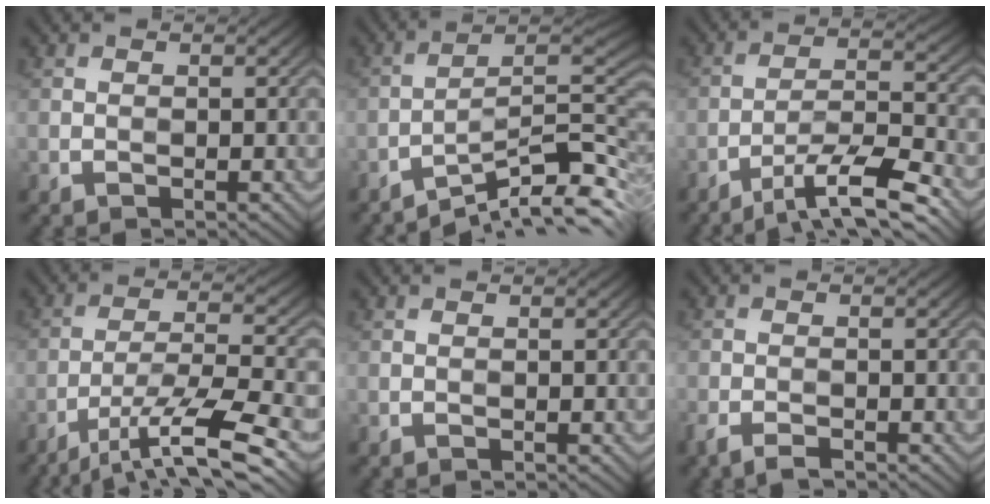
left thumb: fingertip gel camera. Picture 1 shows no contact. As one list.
[{"total": 11.3, "force": [-7.9, 2.2, 7.8], "torque": [-0.118, 0.004, -0.135]}, {"total": 10.5, "force": [-7.6, 2.0, 7.1], "torque": [-0.127, 0.008, -0.132]}, {"total": 11.9, "force": [-7.6, 2.2, 8.8], "torque": [-0.162, 0.000, -0.134]}, {"total": 0.0}, {"total": 2.9, "force": [-2.2, 0.8, 1.7], "torque": [-0.037, -0.005, -0.045]}]